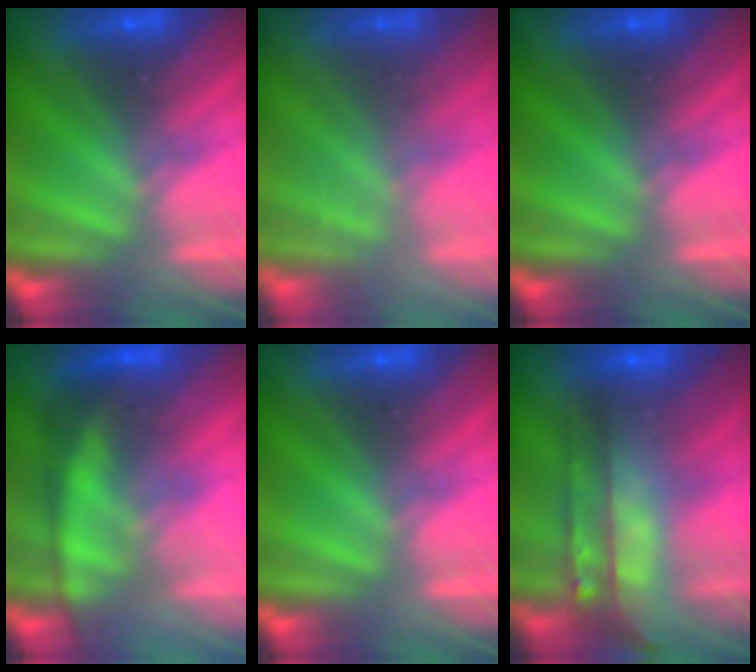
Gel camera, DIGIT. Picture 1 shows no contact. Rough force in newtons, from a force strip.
{"total": 1.8}
{"total": 0.0}
{"total": 2.9}
{"total": 0.0}
{"total": 8.8}